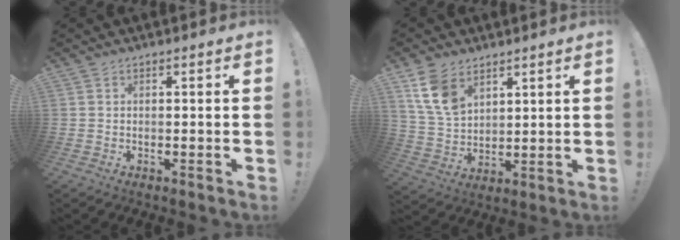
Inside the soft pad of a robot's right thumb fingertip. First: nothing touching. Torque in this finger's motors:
{"motor_torque": [0.13, 0.67, 0.82, 0.69, 0.07]}